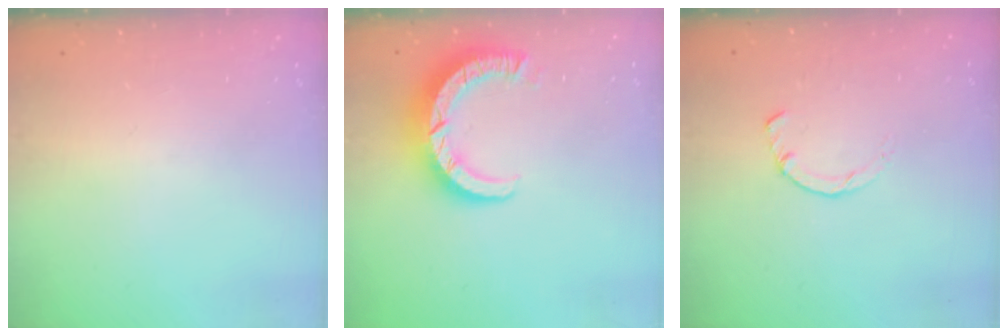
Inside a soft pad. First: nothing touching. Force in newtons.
{"total": 9.0, "press": 9.0, "slide": 1.0}
{"total": 2.3, "press": 2.3, "slide": 0.1}